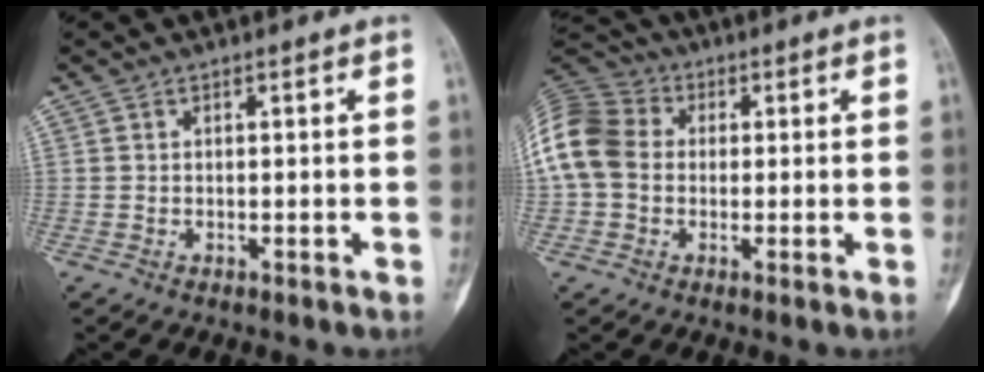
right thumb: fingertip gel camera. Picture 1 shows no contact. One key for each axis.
{"total": 13.7, "fx": 0.8, "fy": 11.0, "fz": 8.1, "tx": -0.179, "ty": 0.034, "tz": 0.008}